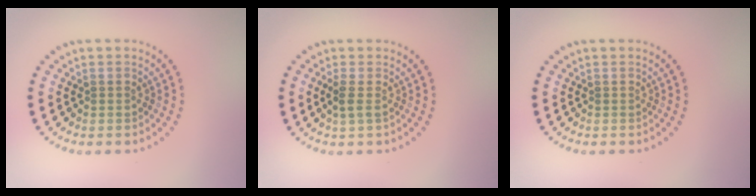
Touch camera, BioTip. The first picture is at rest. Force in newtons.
{"total": 1.3, "press": 1.1, "slide": 0.6}
{"total": 0.0}